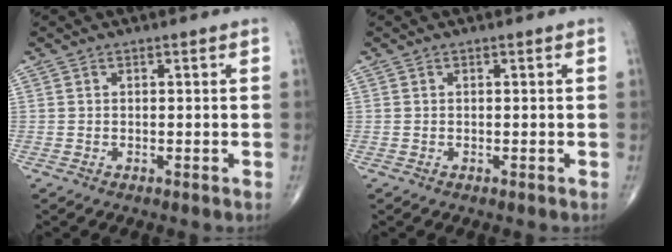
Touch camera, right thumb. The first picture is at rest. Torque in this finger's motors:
{"motor_torque": [0.03, 0.03, -0.05, 0.05, 0.00]}